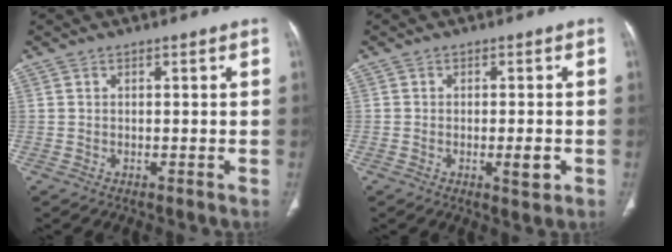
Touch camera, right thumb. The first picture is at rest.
{"total": 3.4, "force": [-1.0, 1.0, 3.1], "torque": [-0.041, -0.001, -0.015]}